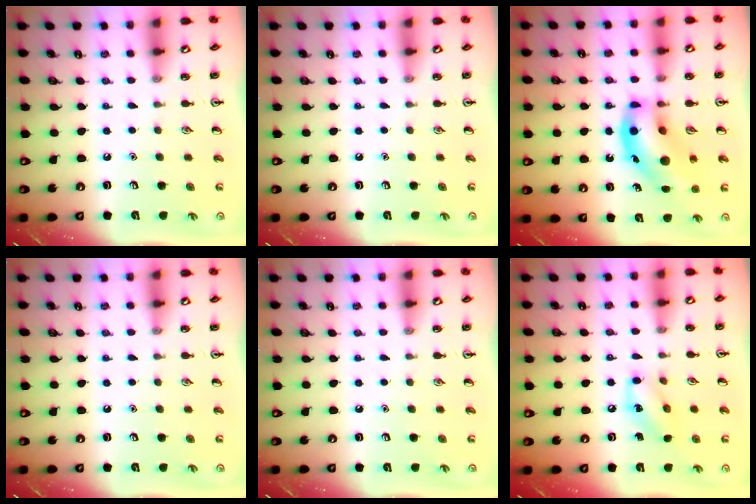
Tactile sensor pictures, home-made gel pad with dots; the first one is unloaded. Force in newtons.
{"total": 0.0}
{"total": 15.9, "press": 15.6, "slide": 3.2}
{"total": 0.0}
{"total": 0.0}
{"total": 9.1, "press": 9.1, "slide": 0.8}